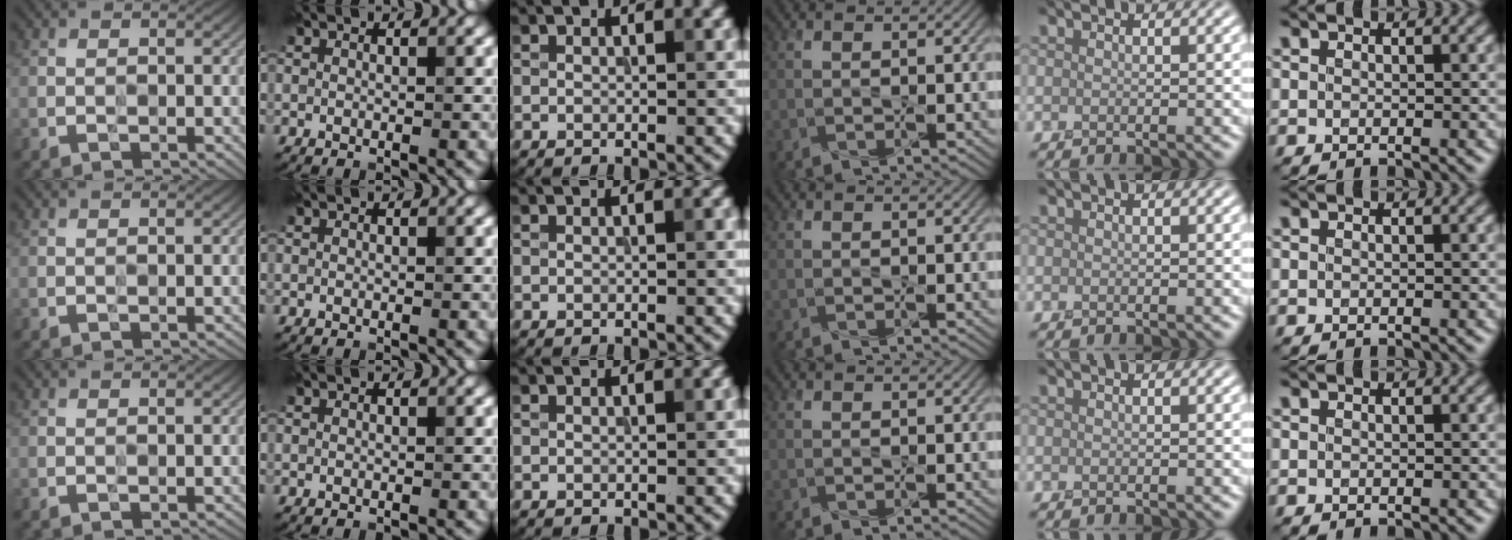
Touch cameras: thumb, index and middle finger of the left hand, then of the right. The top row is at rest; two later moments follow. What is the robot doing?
{"motion": "screw", "object": "organic brewed tea cap"}